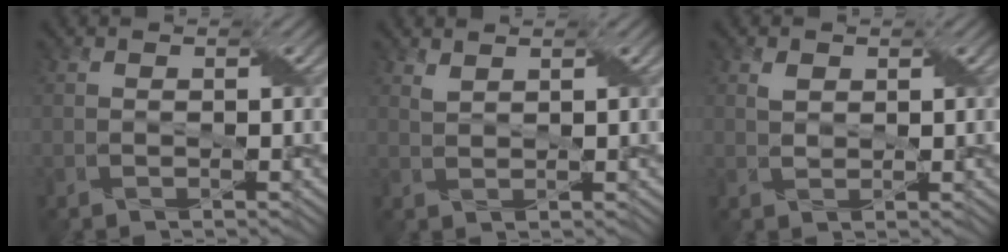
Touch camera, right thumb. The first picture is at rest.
{"total": 1.1, "force": [1.0, 0.2, 0.4], "torque": [-0.020, 0.002, 0.023]}
{"total": 1.4, "force": [0.7, 1.0, 0.8], "torque": [-0.018, 0.000, 0.016]}